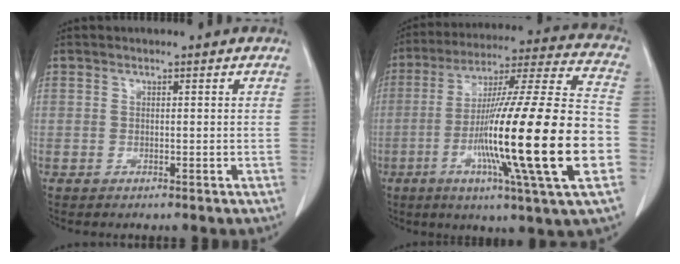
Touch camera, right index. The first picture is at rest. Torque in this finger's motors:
{"motor_torque": [2.14, 0.00, 1.05, 0.21]}